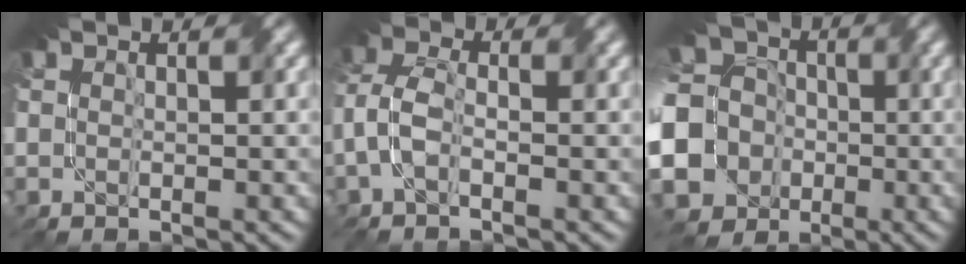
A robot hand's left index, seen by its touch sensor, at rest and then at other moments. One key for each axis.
{"total": 3.0, "fx": -1.4, "fy": 1.5, "fz": 2.3, "tx": -0.057, "ty": 0.009, "tz": -0.039}
{"total": 18.3, "fx": -6.2, "fy": 16.2, "fz": 5.8, "tx": -0.173, "ty": -0.019, "tz": -0.147}